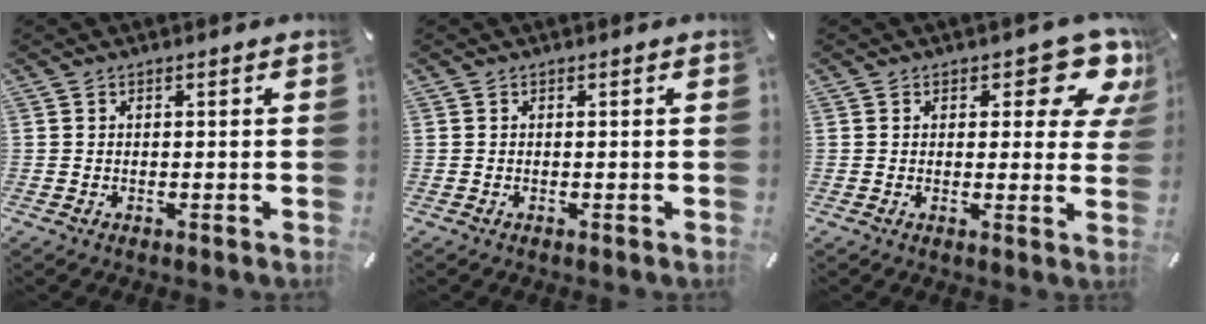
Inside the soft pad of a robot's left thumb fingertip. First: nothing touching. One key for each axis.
{"total": 0.0}
{"total": 11.3, "fx": 7.1, "fy": 4.8, "fz": 7.4, "tx": -0.076, "ty": -0.047, "tz": 0.116}